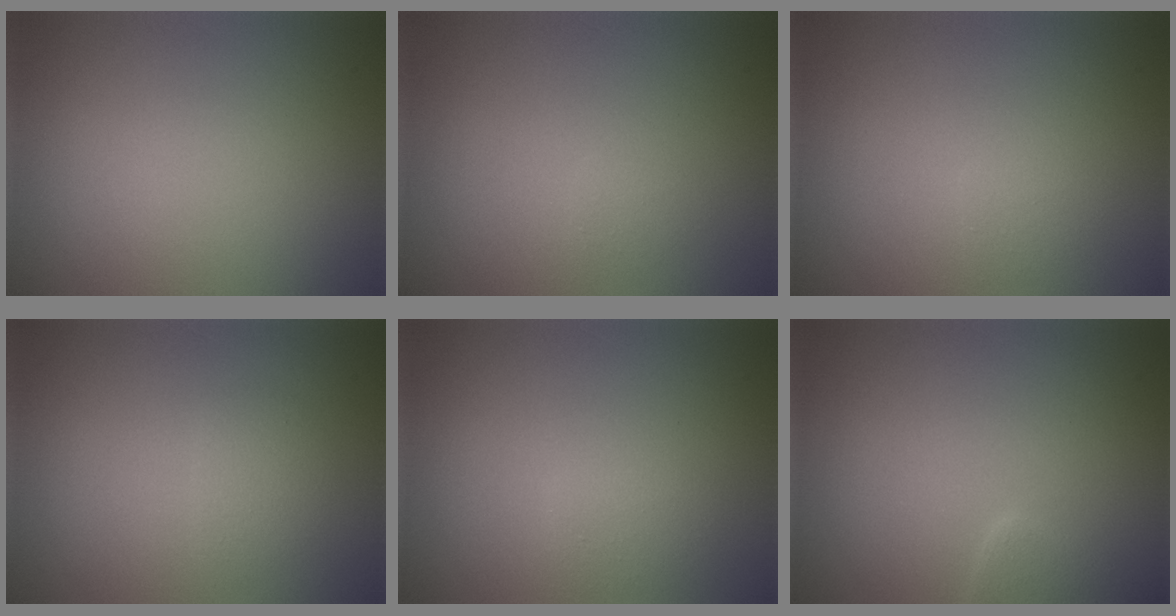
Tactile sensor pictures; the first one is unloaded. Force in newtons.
{"total": 0.7, "press": 0.7, "slide": 0.1}
{"total": 1.0, "press": 1.0, "slide": 0.1}
{"total": 1.4, "press": 1.4, "slide": 0.0}
{"total": 1.3, "press": 1.3, "slide": 0.0}
{"total": 1.8, "press": 1.8, "slide": 0.1}